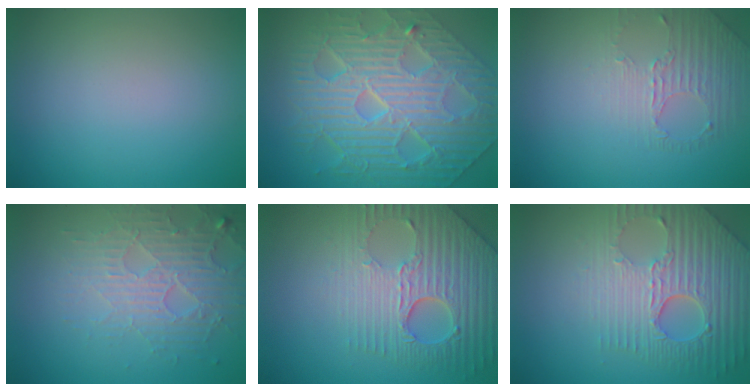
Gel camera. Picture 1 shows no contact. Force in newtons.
{"total": 11.0, "press": 7.5, "slide": 8.1}
{"total": 1.6, "press": 1.0, "slide": 1.2}
{"total": 3.8, "press": 3.6, "slide": 1.2}
{"total": 6.3, "press": 5.3, "slide": 3.4}
{"total": 8.1, "press": 5.7, "slide": 5.7}